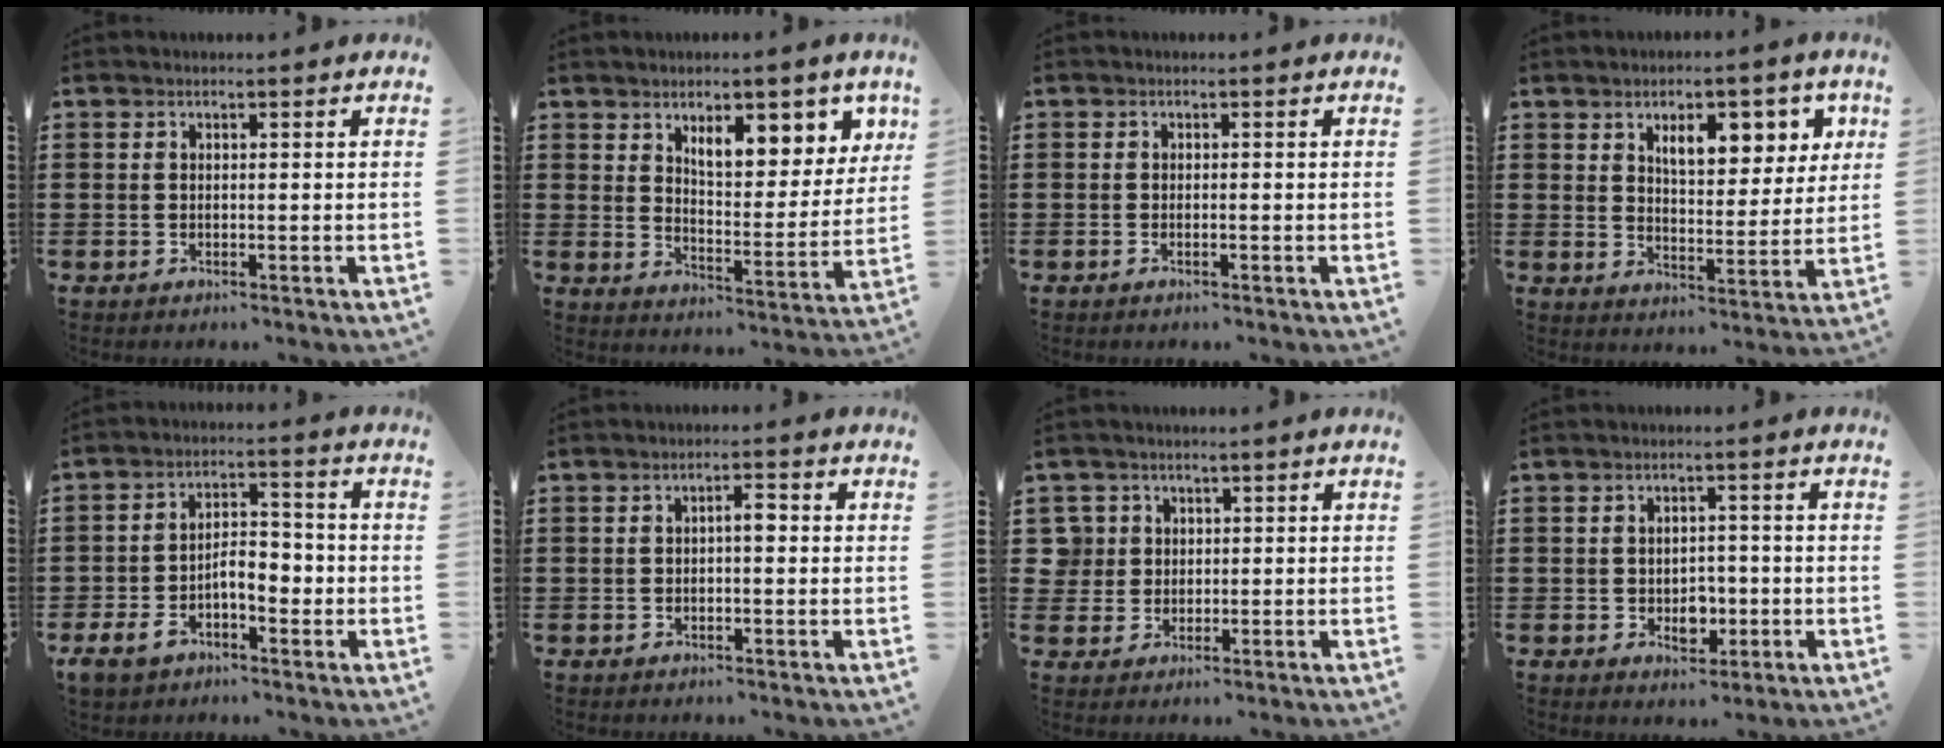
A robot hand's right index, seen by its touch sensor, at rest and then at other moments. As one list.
[{"total": 8.4, "force": [5.6, 3.3, 5.2], "torque": [-0.090, -0.018, 0.094]}, {"total": 0.5, "force": [-0.3, 0.0, 0.4], "torque": [-0.008, -0.002, -0.005]}, {"total": 7.7, "force": [4.1, 3.6, 5.5], "torque": [-0.083, -0.004, 0.063]}, {"total": 6.7, "force": [-2.4, 3.9, 4.9], "torque": [-0.085, 0.008, -0.048]}, {"total": 2.2, "force": [0.0, 0.7, 2.1], "torque": [-0.040, 0.004, -0.003]}, {"total": 3.6, "force": [0.7, 3.5, 0.1], "torque": [-0.022, 0.014, 0.012]}, {"total": 3.5, "force": [-0.8, 2.5, 2.3], "torque": [-0.037, -0.001, -0.018]}]